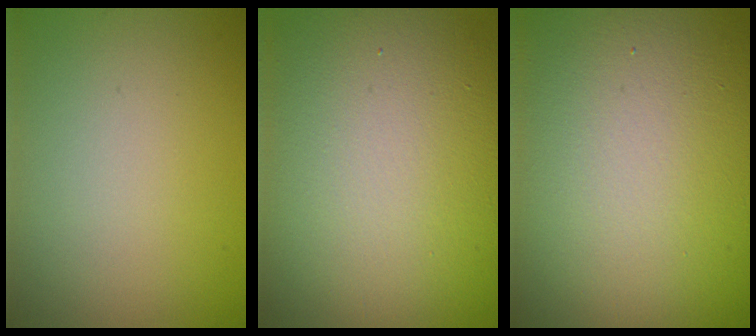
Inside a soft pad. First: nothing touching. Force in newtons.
{"total": 16.6, "press": 16.6, "slide": 0.7}
{"total": 20.1, "press": 20.0, "slide": 1.2}